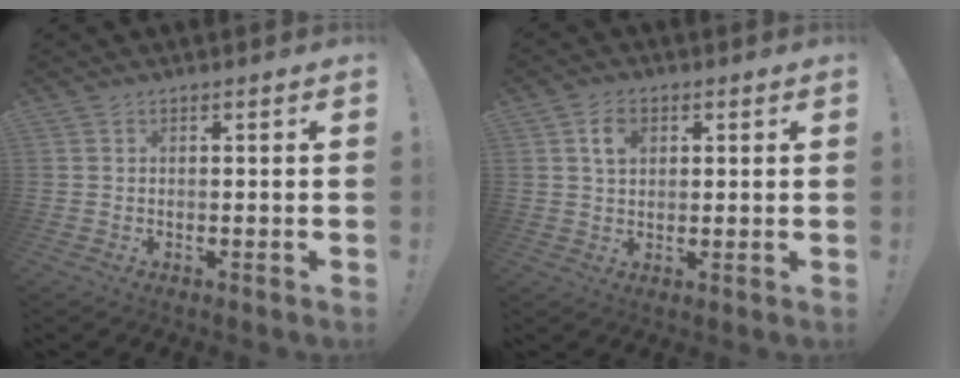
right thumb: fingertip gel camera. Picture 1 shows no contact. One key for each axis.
{"total": 5.7, "fx": 2.2, "fy": 3.9, "fz": 3.5, "tx": -0.046, "ty": -0.001, "tz": 0.037}